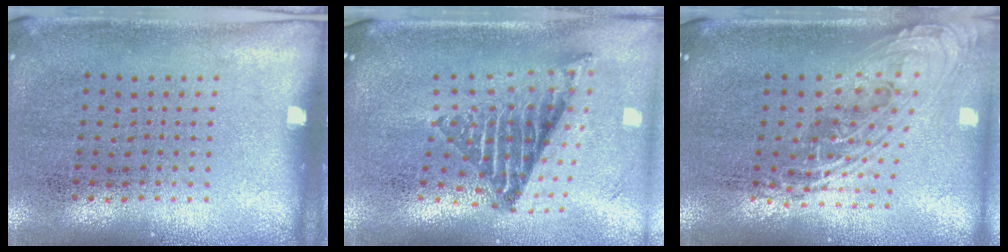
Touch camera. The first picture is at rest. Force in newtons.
{"total": 2.1, "press": 1.4, "slide": 1.5}
{"total": 2.2, "press": 1.6, "slide": 1.5}